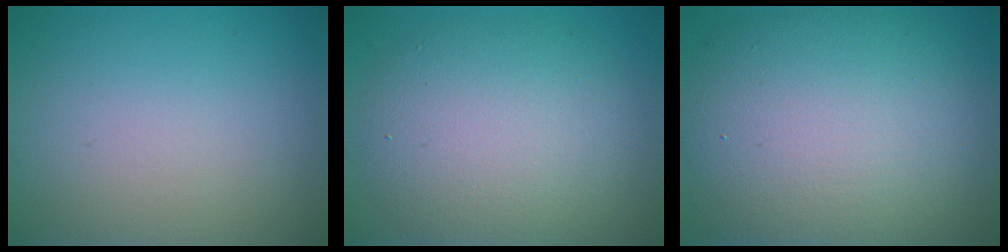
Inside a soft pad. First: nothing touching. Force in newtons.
{"total": 7.7, "press": 7.7, "slide": 0.2}
{"total": 12.0, "press": 12.0, "slide": 0.2}